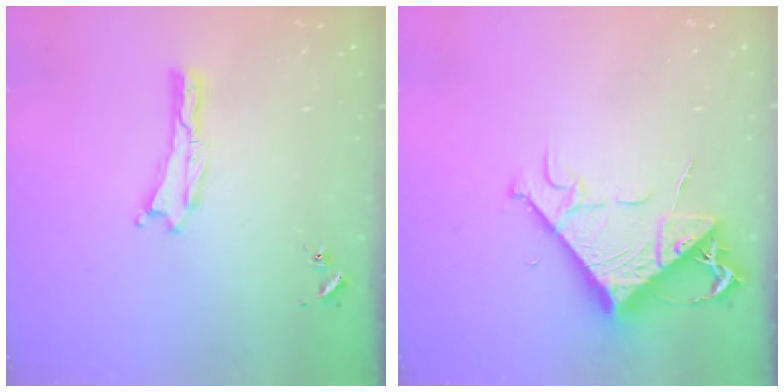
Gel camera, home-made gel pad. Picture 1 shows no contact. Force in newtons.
{"total": 8.6, "press": 8.5, "slide": 1.2}